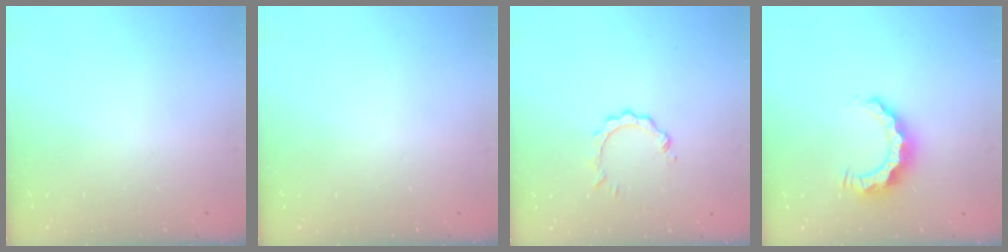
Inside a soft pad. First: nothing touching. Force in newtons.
{"total": 0.0}
{"total": 3.4, "press": 3.4, "slide": 0.5}
{"total": 8.1, "press": 8.1, "slide": 0.3}